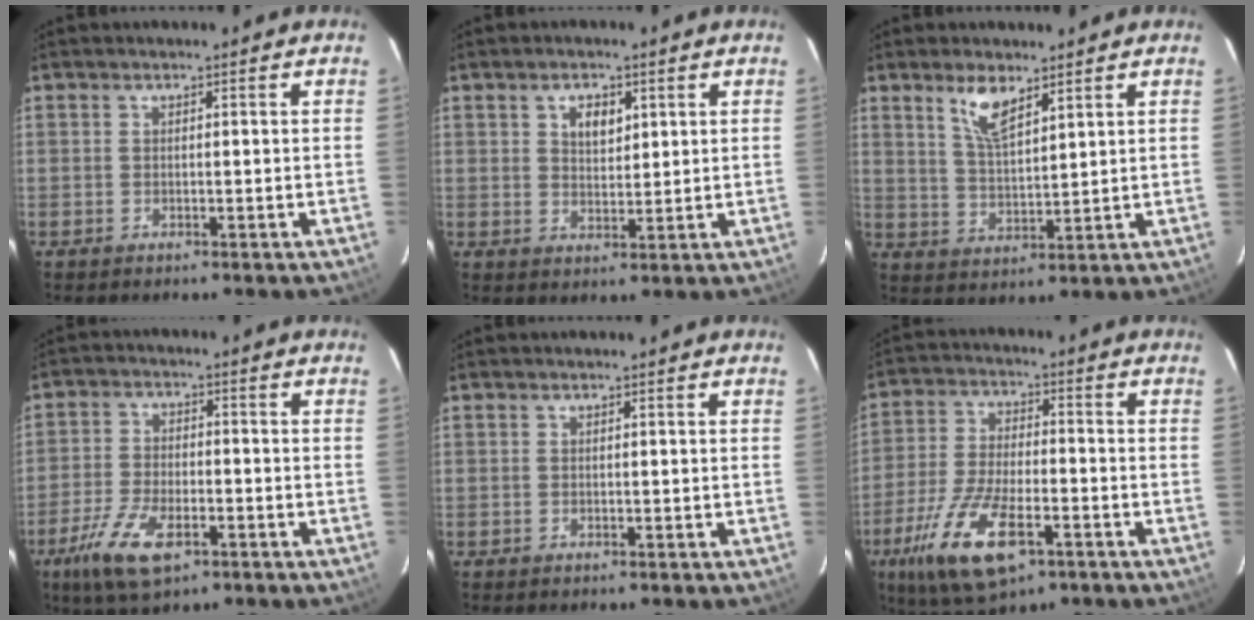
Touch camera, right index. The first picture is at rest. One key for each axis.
{"total": 4.2, "fx": 1.8, "fy": 2.5, "fz": 2.8, "tx": -0.045, "ty": 0.007, "tz": 0.032}
{"total": 6.4, "fx": 4.2, "fy": 2.0, "fz": 4.3, "tx": -0.081, "ty": 0.000, "tz": 0.086}
{"total": 10.4, "fx": -5.7, "fy": 4.4, "fz": 7.5, "tx": -0.175, "ty": -0.015, "tz": -0.107}
{"total": 0.0}
{"total": 15.8, "fx": -7.9, "fy": 6.1, "fz": 12.2, "tx": -0.259, "ty": -0.032, "tz": -0.146}